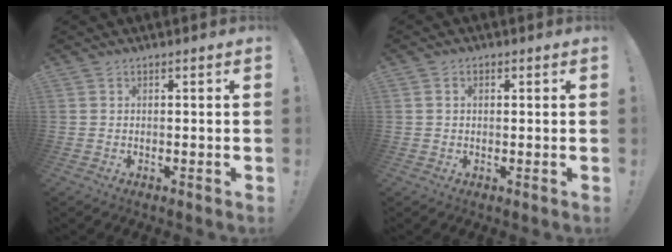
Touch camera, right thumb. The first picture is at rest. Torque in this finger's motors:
{"motor_torque": [-0.08, 0.01, -0.20, 0.28, -0.02]}